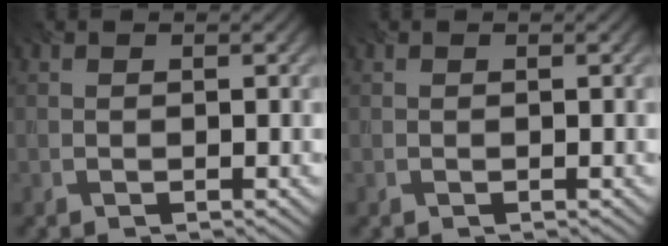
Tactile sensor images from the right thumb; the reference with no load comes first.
{"total": 0.0}